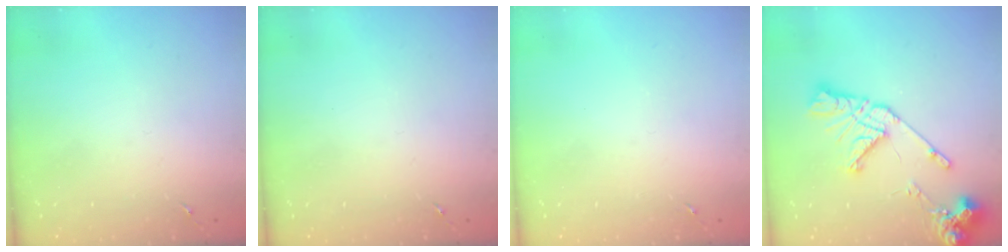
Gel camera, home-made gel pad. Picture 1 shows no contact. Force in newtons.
{"total": 0.0}
{"total": 0.0}
{"total": 16.1, "press": 16.0, "slide": 2.0}